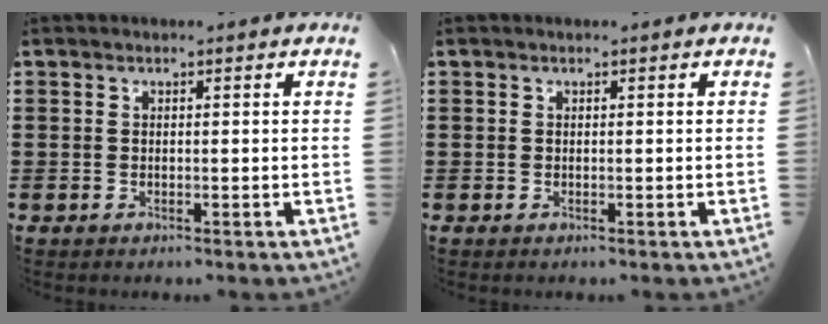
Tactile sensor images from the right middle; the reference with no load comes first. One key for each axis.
{"total": 0.0}